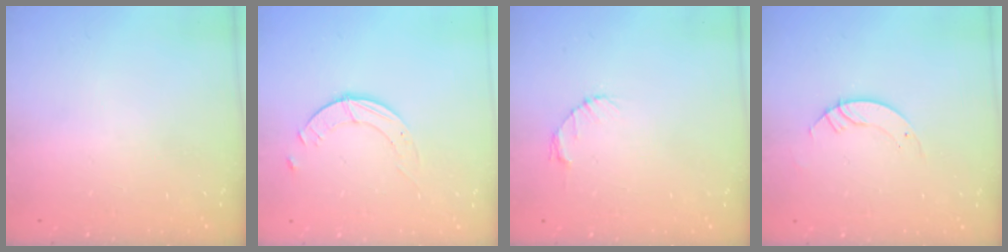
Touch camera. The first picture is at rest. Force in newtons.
{"total": 2.3, "press": 2.3, "slide": 0.3}
{"total": 2.7, "press": 2.7, "slide": 0.4}
{"total": 3.3, "press": 3.3, "slide": 0.2}